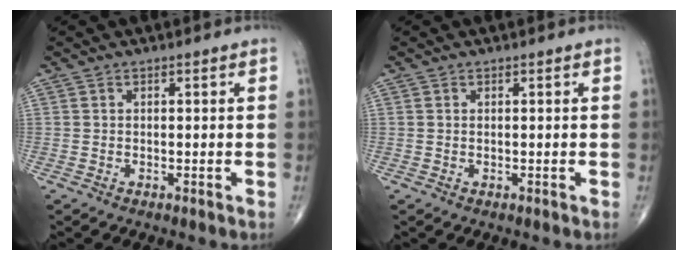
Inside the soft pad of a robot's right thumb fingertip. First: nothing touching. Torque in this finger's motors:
{"motor_torque": [-0.02, 0.28, -0.13, 0.00, 0.06]}